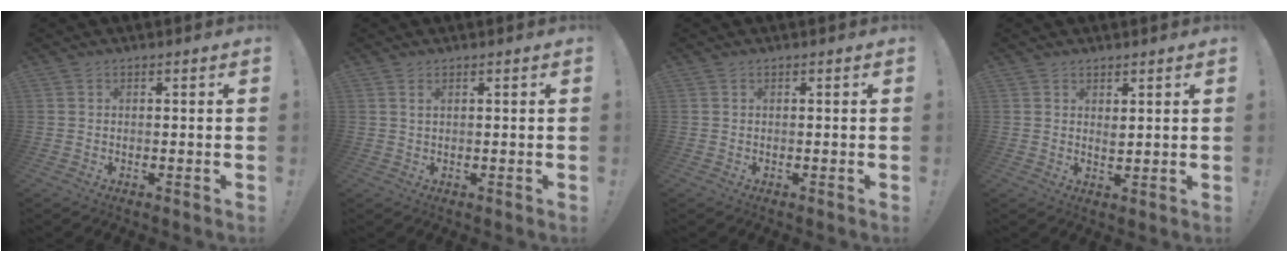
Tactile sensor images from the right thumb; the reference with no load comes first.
{"total": 1.2, "force": [0.6, 0.4, 1.0], "torque": [-0.013, -0.002, 0.009]}
{"total": 0.0}
{"total": 2.1, "force": [1.7, 0.8, 1.0], "torque": [-0.006, -0.015, 0.027]}